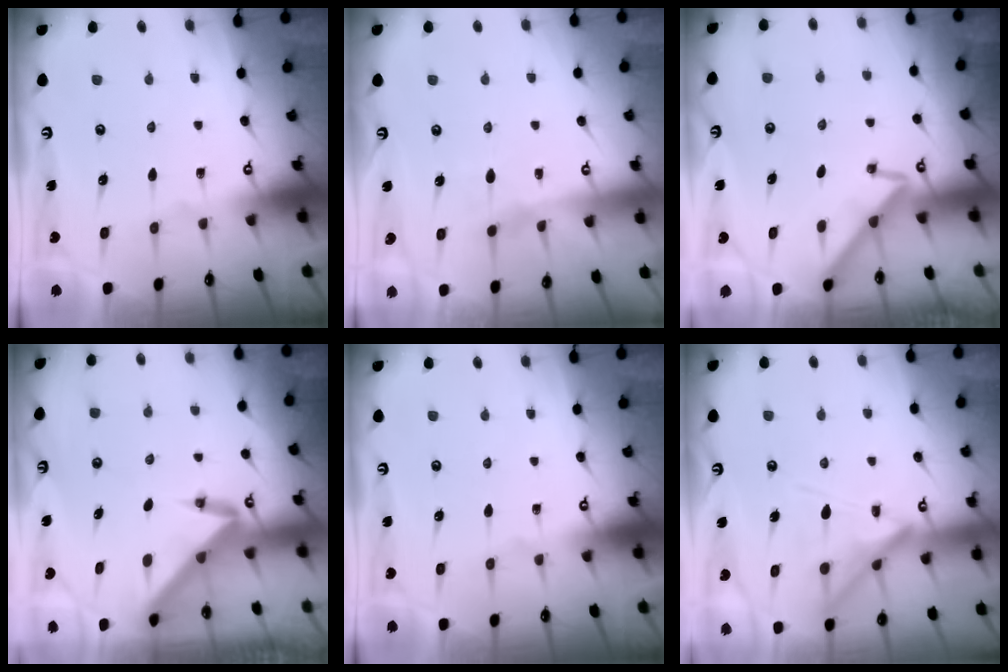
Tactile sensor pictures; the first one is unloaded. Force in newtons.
{"total": 5.6, "press": 5.6, "slide": 0.2}
{"total": 3.3, "press": 3.2, "slide": 0.6}
{"total": 3.2, "press": 3.2, "slide": 0.0}
{"total": 0.0}
{"total": 14.1, "press": 14.1, "slide": 1.0}